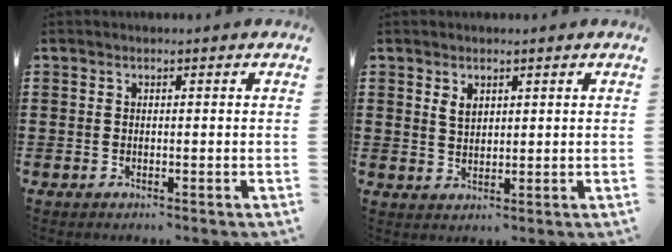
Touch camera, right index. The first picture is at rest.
{"total": 2.2, "force": [1.2, 1.3, 1.2], "torque": [-0.028, 0.004, 0.022]}